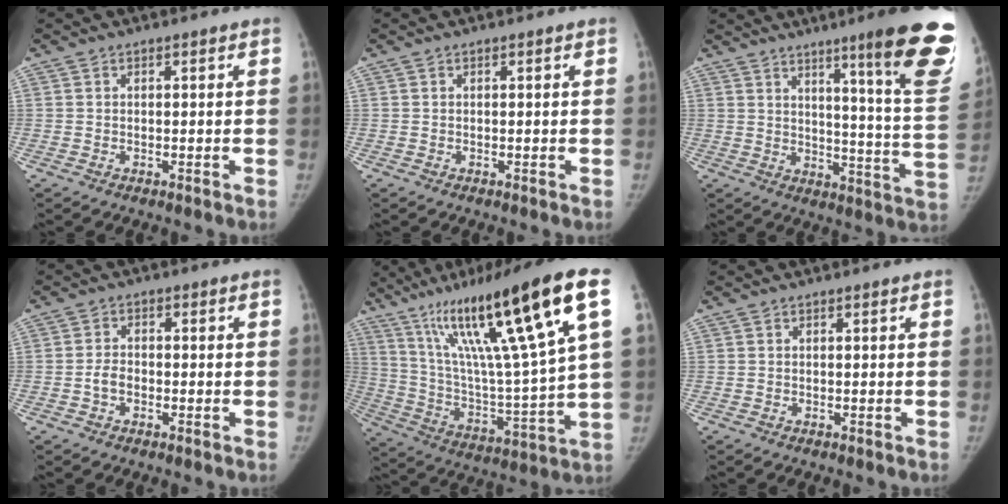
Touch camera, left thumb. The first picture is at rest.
{"total": 0.0}
{"total": 20.7, "force": [12.5, 1.3, 16.4], "torque": [-0.190, -0.080, 0.167]}
{"total": 2.8, "force": [-1.2, 2.0, 1.6], "torque": [-0.021, 0.012, -0.024]}
{"total": 27.4, "force": [13.2, 3.5, 23.8], "torque": [-0.402, -0.024, 0.223]}
{"total": 0.0}